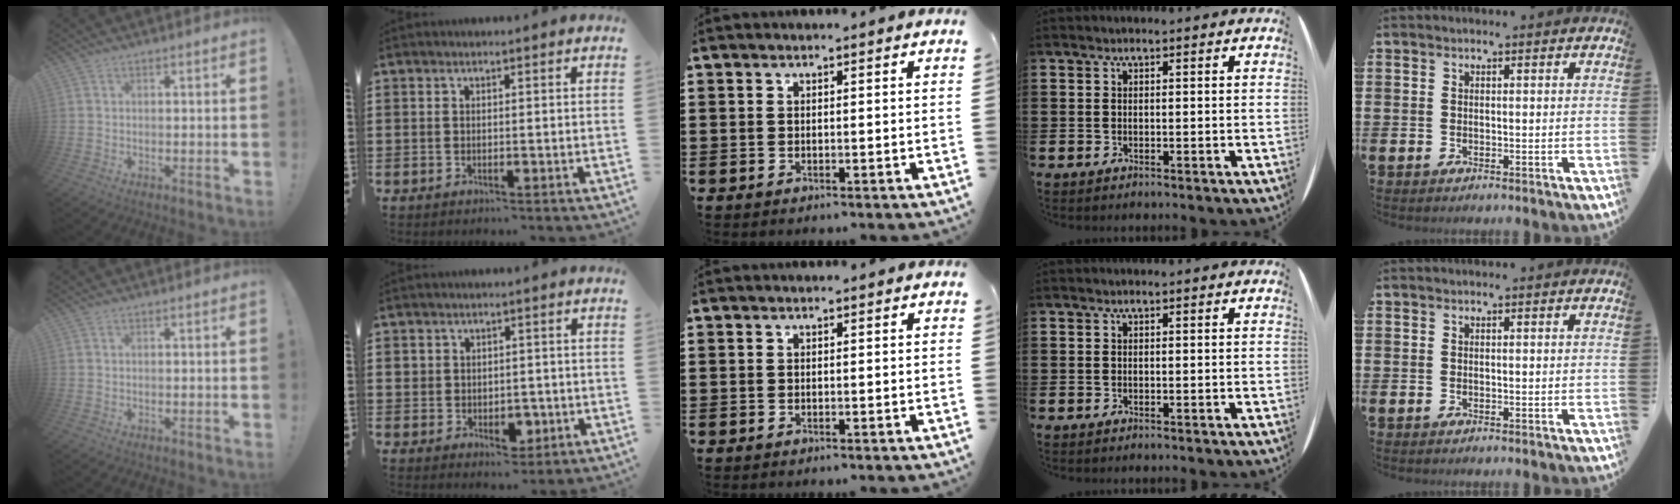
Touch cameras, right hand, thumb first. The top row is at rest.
{"index": {"total": 3.2, "force": [0.3, 3.0, 1.2], "torque": [-0.026, 0.006, 0.002]}}